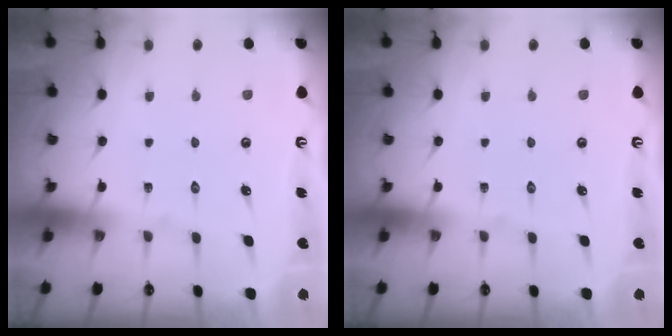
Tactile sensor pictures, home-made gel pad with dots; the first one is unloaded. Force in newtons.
{"total": 0.0}